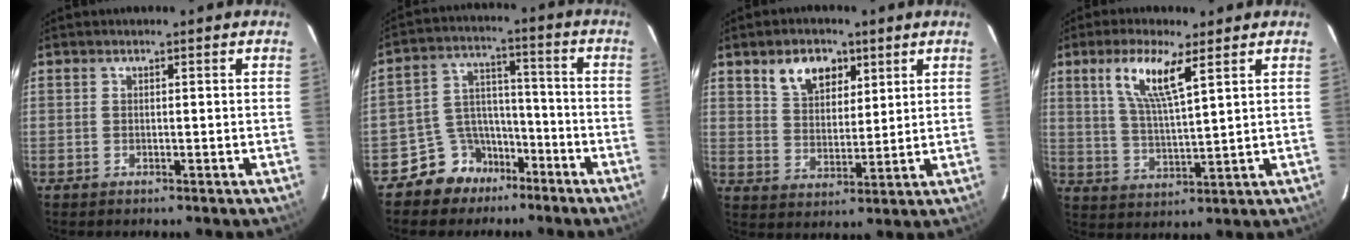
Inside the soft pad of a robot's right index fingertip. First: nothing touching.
{"total": 9.1, "force": [-6.4, 6.3, 1.3], "torque": [-0.033, 0.044, -0.104]}
{"total": 8.4, "force": [4.7, 5.2, 4.7], "torque": [-0.082, 0.016, 0.087]}
{"total": 9.1, "force": [4.7, 1.8, 7.6], "torque": [-0.147, 0.003, 0.092]}